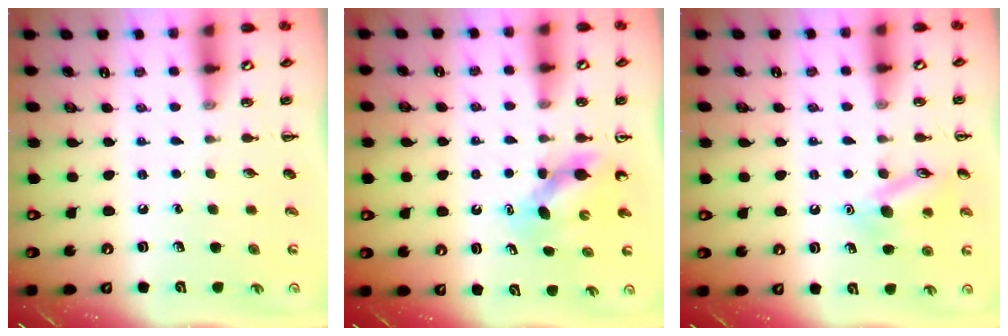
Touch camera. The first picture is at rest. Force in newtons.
{"total": 4.6, "press": 4.6, "slide": 0.4}
{"total": 12.1, "press": 12.1, "slide": 1.0}